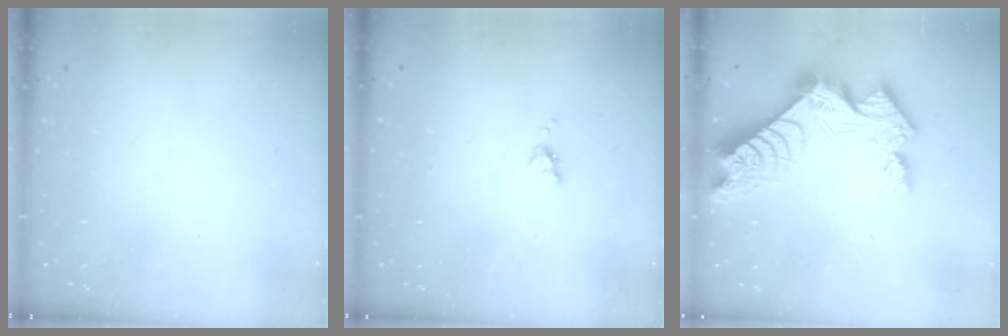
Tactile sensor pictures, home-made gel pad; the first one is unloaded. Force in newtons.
{"total": 4.0, "press": 4.0, "slide": 0.6}
{"total": 13.2, "press": 13.2, "slide": 1.0}